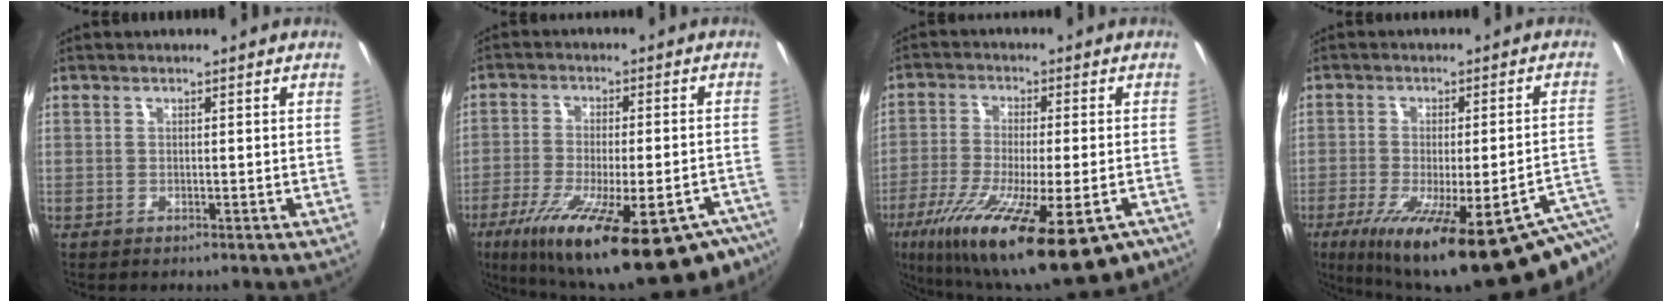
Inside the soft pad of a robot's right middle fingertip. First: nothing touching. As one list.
[{"total": 27.4, "force": [-19.2, 7.5, 18.0], "torque": [-0.310, -0.067, -0.272]}, {"total": 22.2, "force": [-14.4, 5.2, 16.1], "torque": [-0.300, -0.079, -0.232]}, {"total": 24.8, "force": [-15.2, 4.6, 19.0], "torque": [-0.266, -0.065, -0.205]}]